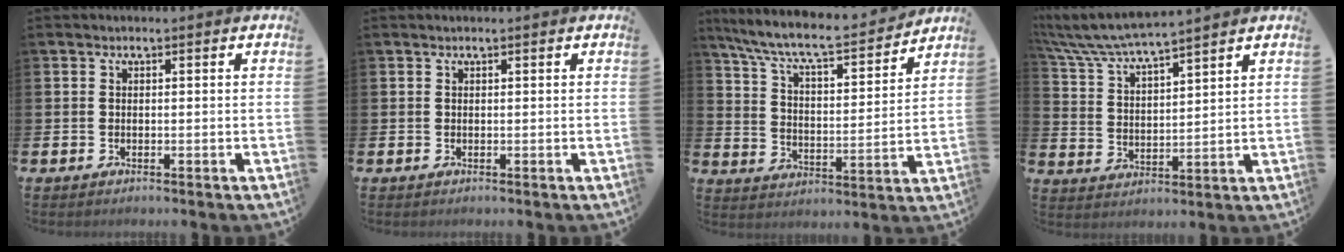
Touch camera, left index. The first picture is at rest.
{"total": 0.0}
{"total": 8.5, "force": [7.8, 1.2, 3.1], "torque": [-0.099, -0.055, 0.130]}
{"total": 6.1, "force": [5.9, 0.2, 1.6], "torque": [-0.062, -0.038, 0.101]}